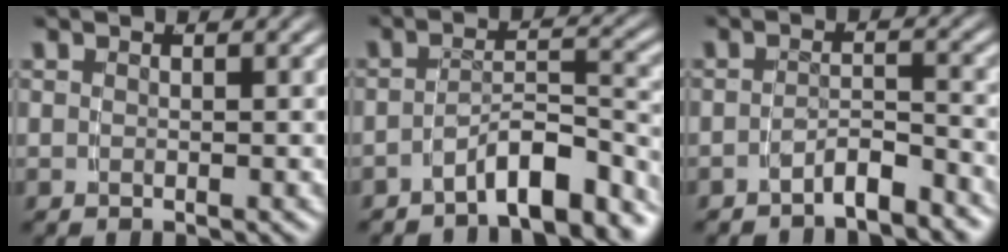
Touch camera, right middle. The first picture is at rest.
{"total": 6.4, "force": [-5.2, 1.9, 3.2], "torque": [-0.024, -0.002, -0.076]}
{"total": 3.2, "force": [-3.0, 0.6, 0.9], "torque": [-0.001, -0.004, -0.051]}